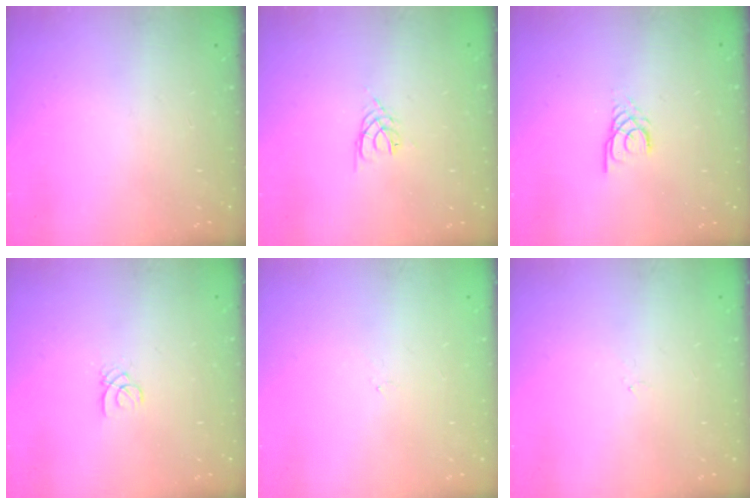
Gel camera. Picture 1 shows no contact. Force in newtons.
{"total": 3.6, "press": 3.6, "slide": 0.5}
{"total": 2.2, "press": 2.2, "slide": 0.2}
{"total": 1.4, "press": 1.4, "slide": 0.1}
{"total": 0.0}
{"total": 0.0}